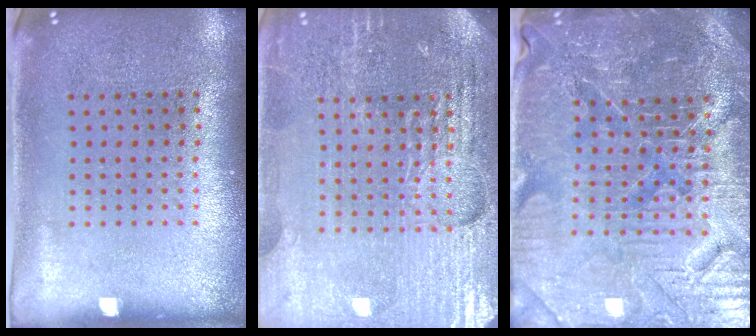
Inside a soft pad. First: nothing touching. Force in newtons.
{"total": 4.7, "press": 4.4, "slide": 1.7}
{"total": 5.3, "press": 5.0, "slide": 1.8}